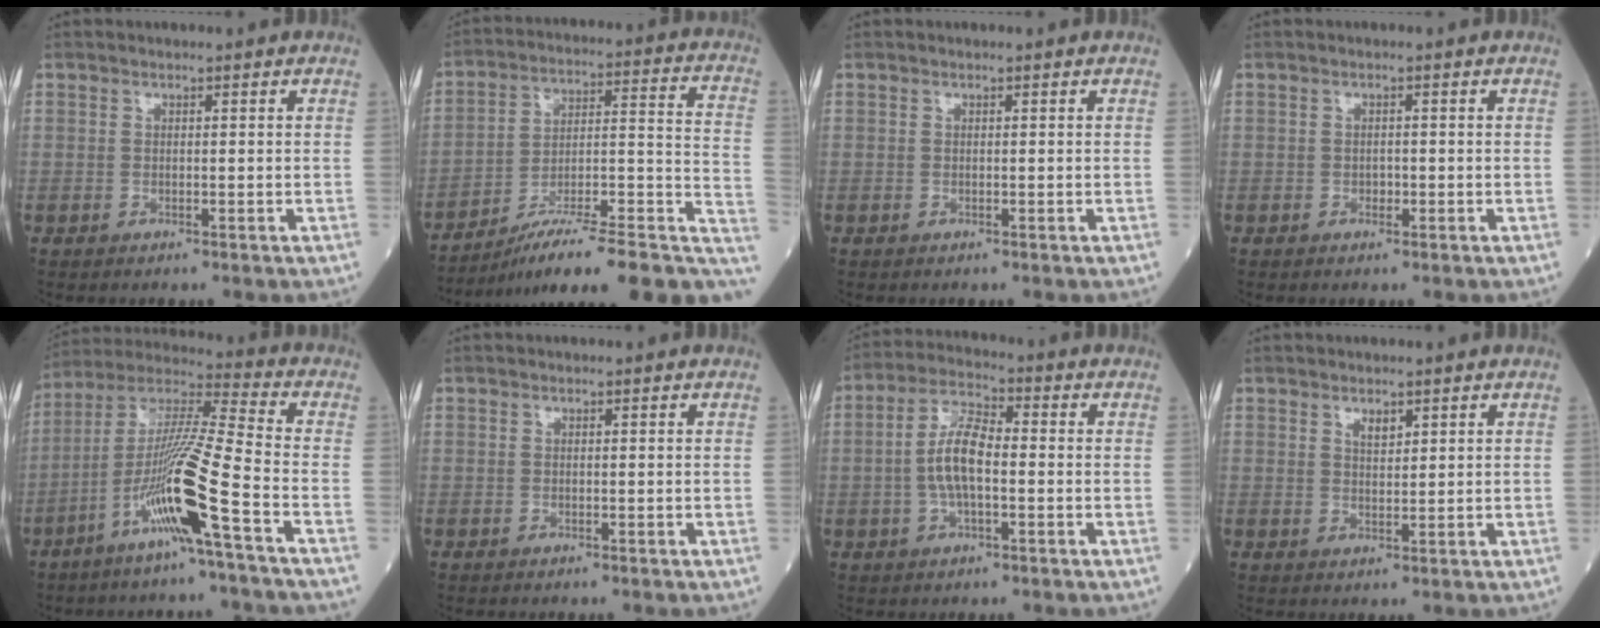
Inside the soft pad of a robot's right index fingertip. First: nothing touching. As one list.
[{"total": 22.9, "force": [-16.0, 2.8, 16.2], "torque": [-0.165, 0.026, -0.240]}, {"total": 0.0}, {"total": 0.8, "force": [-0.3, 0.6, 0.4], "torque": [-0.007, 0.002, -0.004]}, {"total": 14.1, "force": [-6.1, -1.3, 12.7], "torque": [-0.251, -0.005, -0.120]}, {"total": 0.0}, {"total": 7.5, "force": [-0.7, 2.5, 7.0], "torque": [-0.146, 0.014, -0.019]}, {"total": 1.8, "force": [1.2, 0.7, 1.1], "torque": [-0.020, -0.002, 0.024]}]